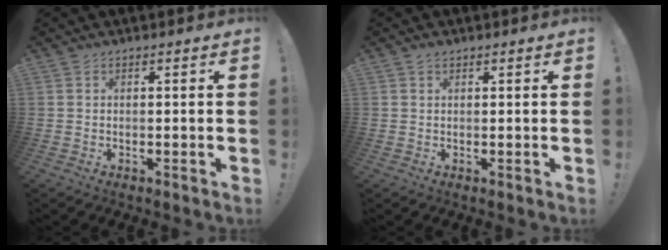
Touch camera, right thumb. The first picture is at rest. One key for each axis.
{"total": 0.9, "fx": 0.7, "fy": 0.5, "fz": 0.3, "tx": -0.001, "ty": -0.001, "tz": 0.012}